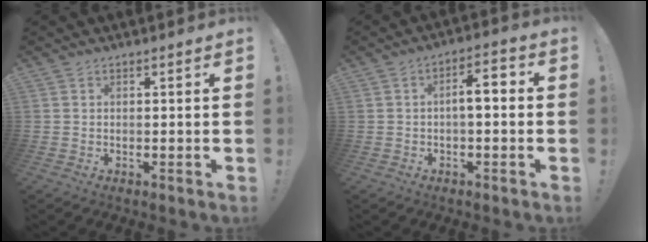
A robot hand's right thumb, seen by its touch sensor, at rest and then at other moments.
{"total": 5.9, "force": [-0.3, 2.1, 5.5], "torque": [-0.089, 0.006, -0.010]}